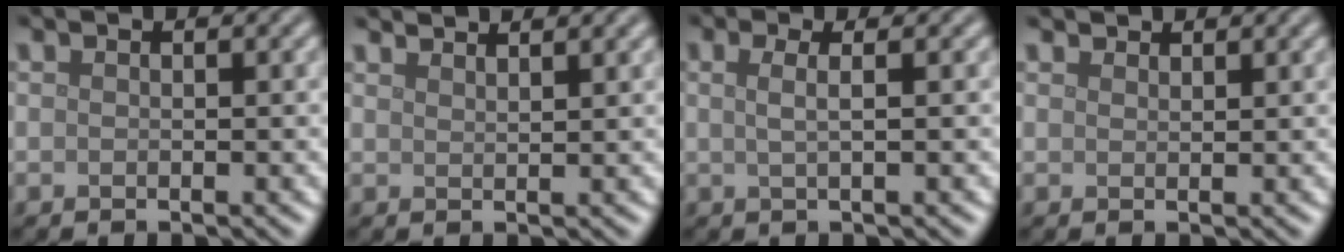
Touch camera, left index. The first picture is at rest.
{"total": 3.1, "force": [2.8, 0.7, 1.1], "torque": [0.003, 0.006, 0.026]}
{"total": 2.3, "force": [0.6, 1.0, 2.0], "torque": [-0.029, -0.001, -0.008]}
{"total": 1.6, "force": [1.5, 0.4, 0.2], "torque": [-0.008, 0.001, 0.024]}